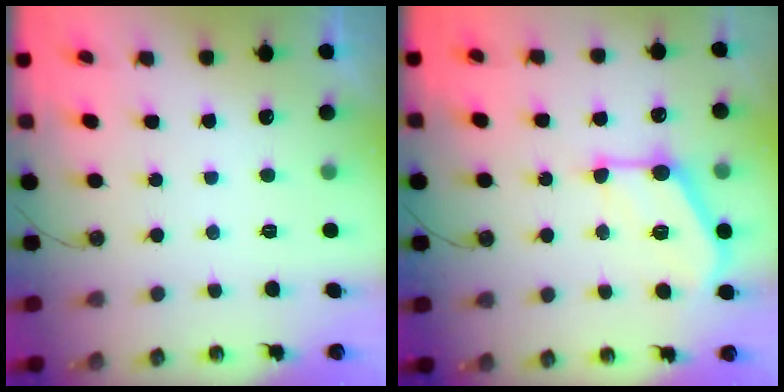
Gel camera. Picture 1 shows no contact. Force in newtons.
{"total": 14.8, "press": 14.8, "slide": 1.2}